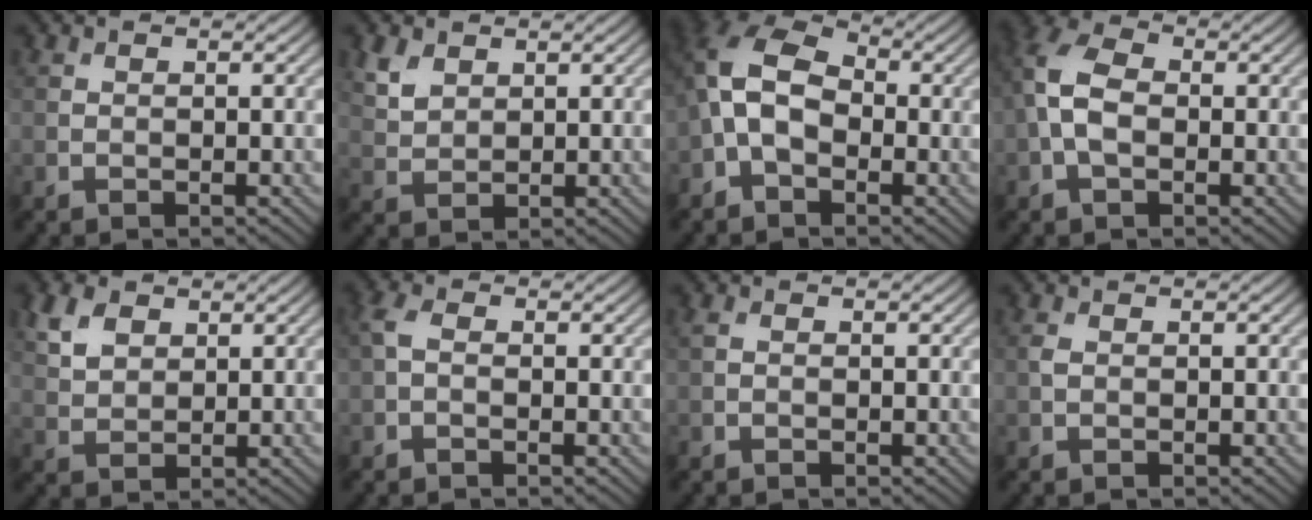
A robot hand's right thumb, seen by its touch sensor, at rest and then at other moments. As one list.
[{"total": 3.5, "force": [2.1, 2.3, 1.7], "torque": [-0.049, 0.000, 0.048]}, {"total": 9.1, "force": [-0.7, 5.9, 6.9], "torque": [-0.164, 0.018, -0.030]}, {"total": 6.4, "force": [-0.1, 4.2, 4.8], "torque": [-0.116, 0.011, -0.016]}, {"total": 4.7, "force": [2.4, 3.0, 2.6], "torque": [-0.066, 0.004, 0.050]}, {"total": 2.3, "force": [0.0, 1.4, 1.9], "torque": [-0.047, 0.005, -0.006]}, {"total": 1.1, "force": [0.1, 0.8, 0.8], "torque": [-0.019, 0.002, 0.000]}, {"total": 0.8, "force": [0.0, 0.5, 0.6], "torque": [-0.017, 0.002, 0.000]}]